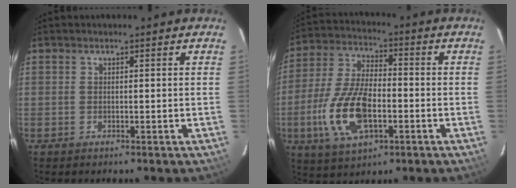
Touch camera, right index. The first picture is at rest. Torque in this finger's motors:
{"motor_torque": [1.97, -0.17, 1.05, 0.21]}